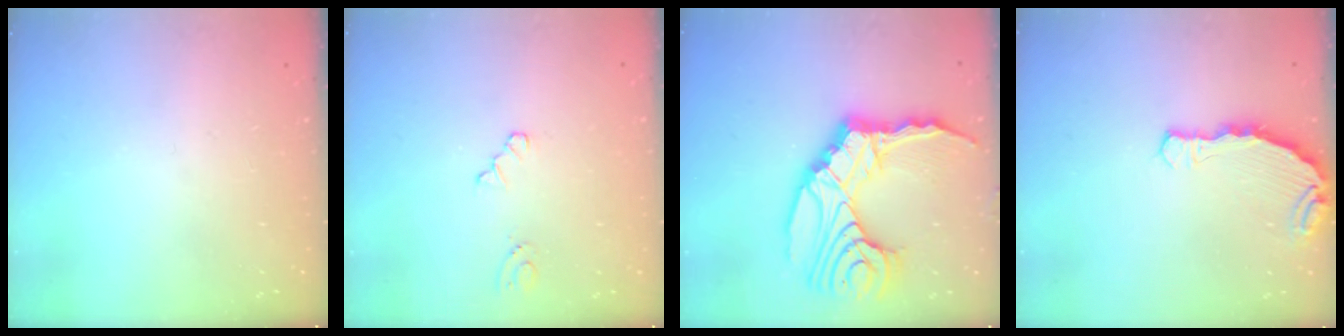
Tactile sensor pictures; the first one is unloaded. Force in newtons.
{"total": 3.0, "press": 3.0, "slide": 0.5}
{"total": 23.5, "press": 23.3, "slide": 3.0}
{"total": 6.7, "press": 6.4, "slide": 2.1}